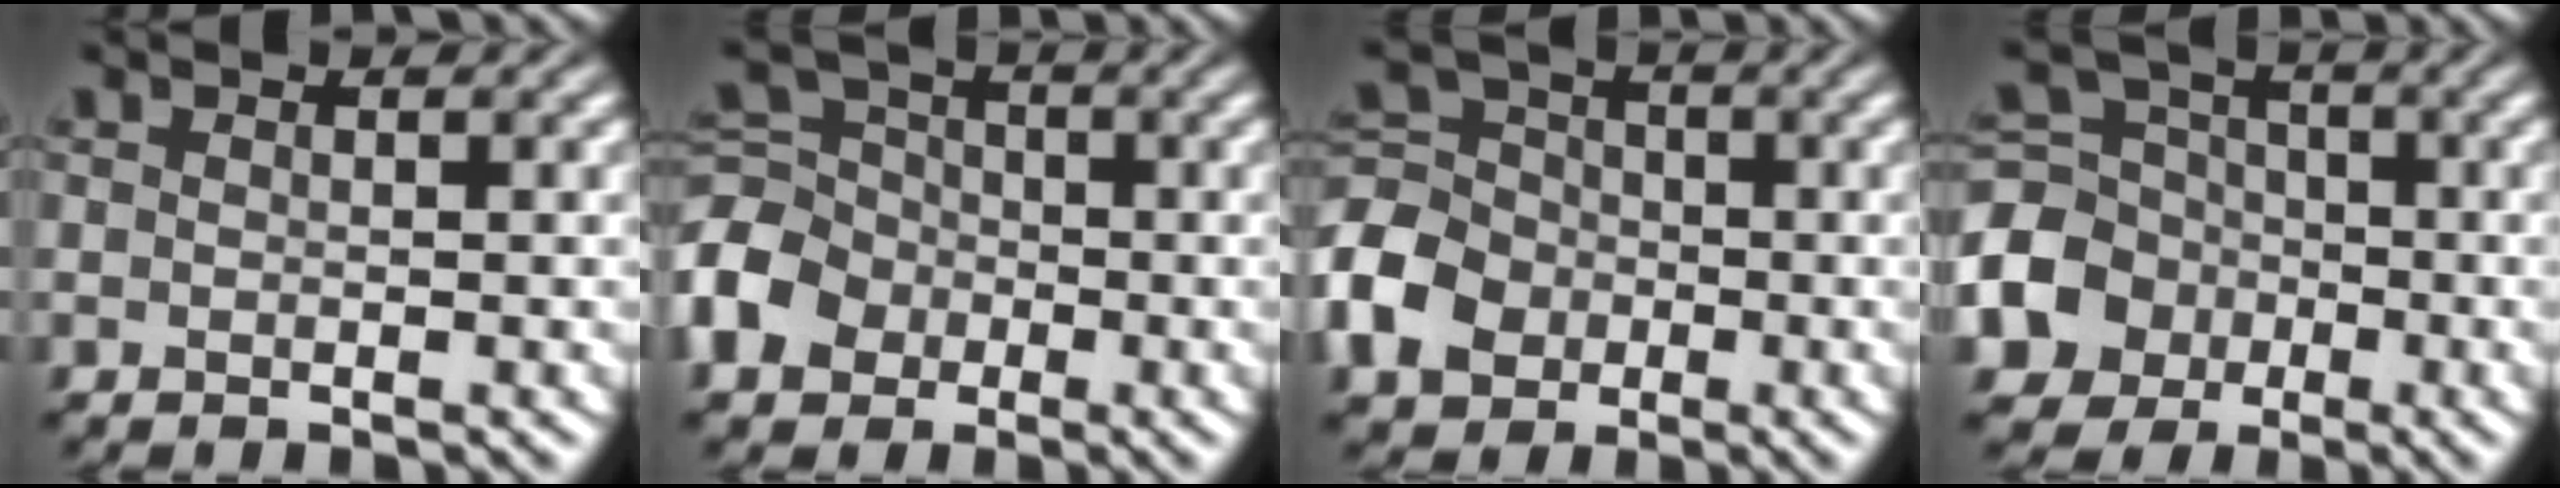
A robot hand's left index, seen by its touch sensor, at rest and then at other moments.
{"total": 6.2, "force": [-2.3, 5.1, 2.7], "torque": [-0.066, 0.013, -0.068]}
{"total": 6.9, "force": [-2.5, 5.6, 3.1], "torque": [-0.076, 0.011, -0.073]}
{"total": 6.4, "force": [-2.1, 5.6, 2.3], "torque": [-0.059, 0.002, -0.054]}